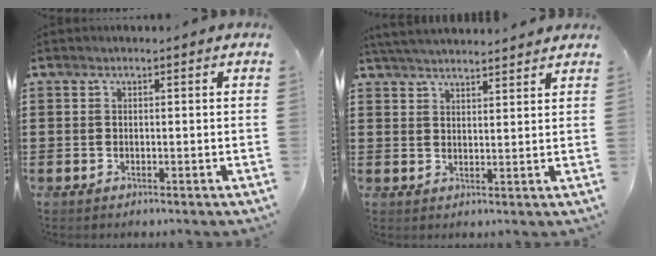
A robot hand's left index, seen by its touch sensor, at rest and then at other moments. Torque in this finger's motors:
{"motor_torque": [2.14, 0.00, -0.02, -0.14]}